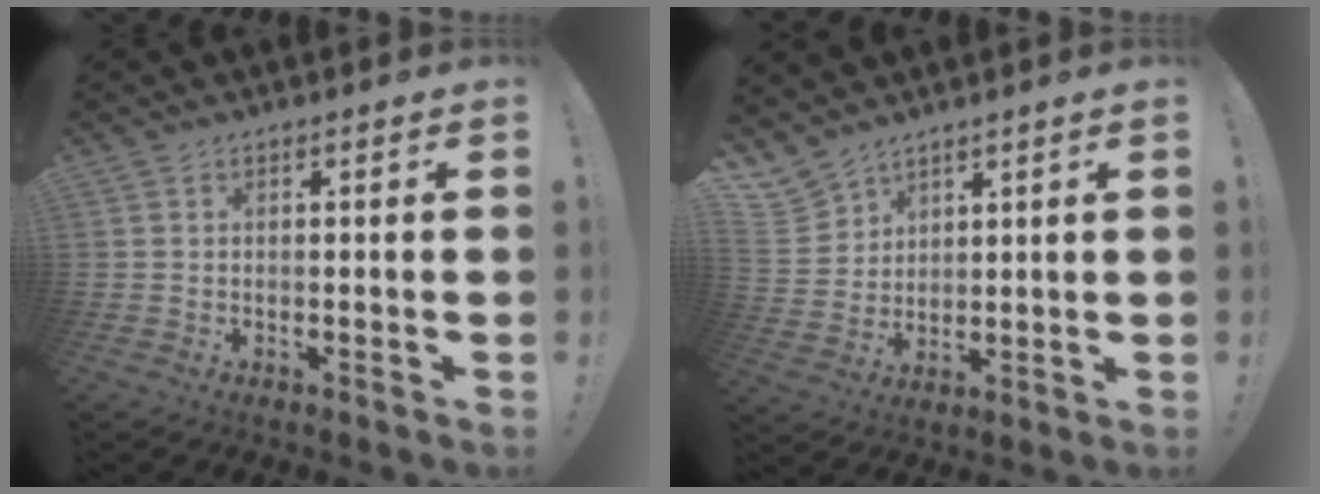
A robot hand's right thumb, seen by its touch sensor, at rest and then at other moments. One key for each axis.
{"total": 6.9, "fx": 5.5, "fy": 4.2, "fz": -0.1, "tx": -0.006, "ty": -0.048, "tz": 0.108}